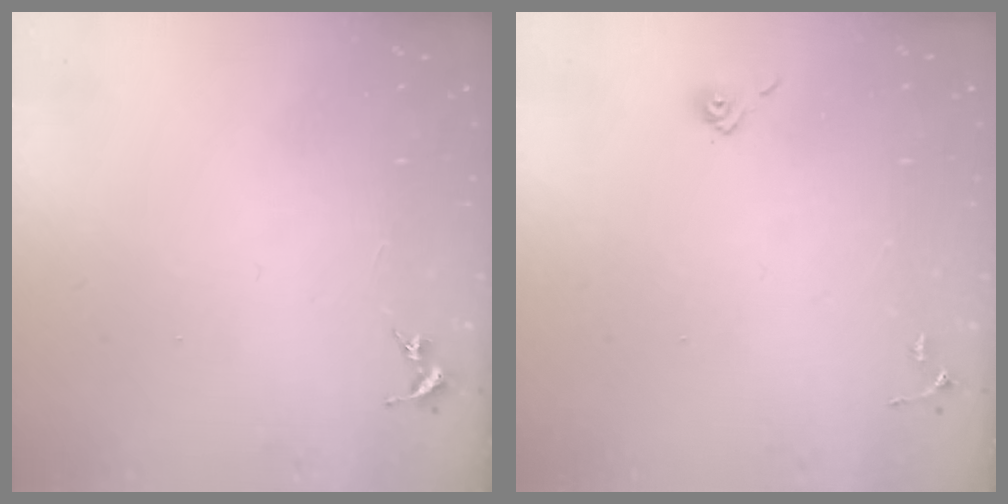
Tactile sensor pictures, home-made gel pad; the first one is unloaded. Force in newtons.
{"total": 3.3, "press": 3.3, "slide": 0.4}